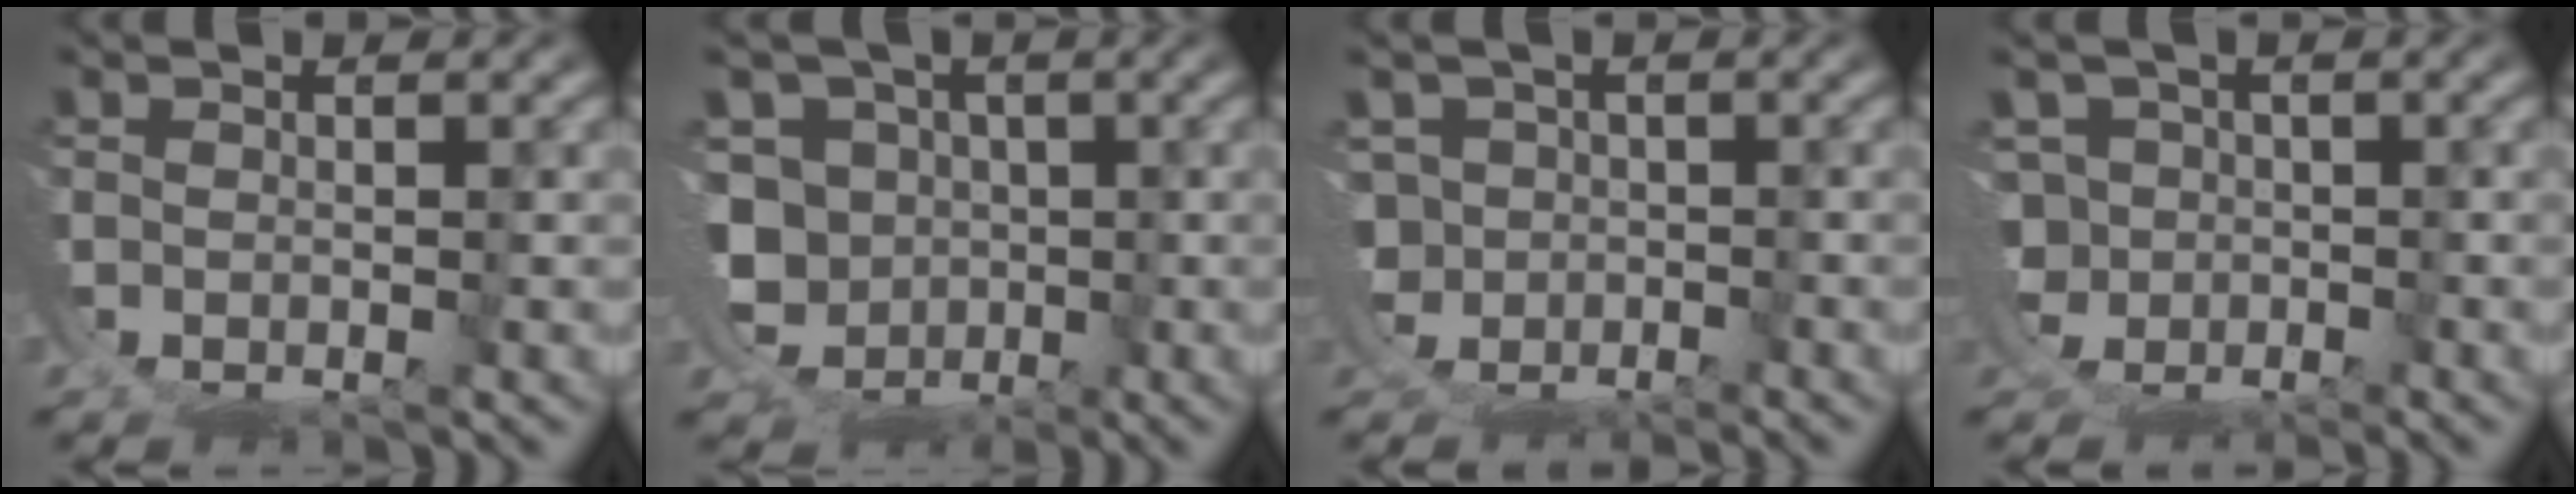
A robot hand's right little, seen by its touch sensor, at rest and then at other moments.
{"total": 8.6, "force": [0.4, 8.4, 1.8], "torque": [-0.062, -0.040, 0.012]}
{"total": 2.5, "force": [-1.0, 2.2, -0.6], "torque": [-0.016, -0.031, -0.006]}
{"total": 3.2, "force": [-0.8, 3.1, -0.4], "torque": [-0.020, -0.034, -0.002]}